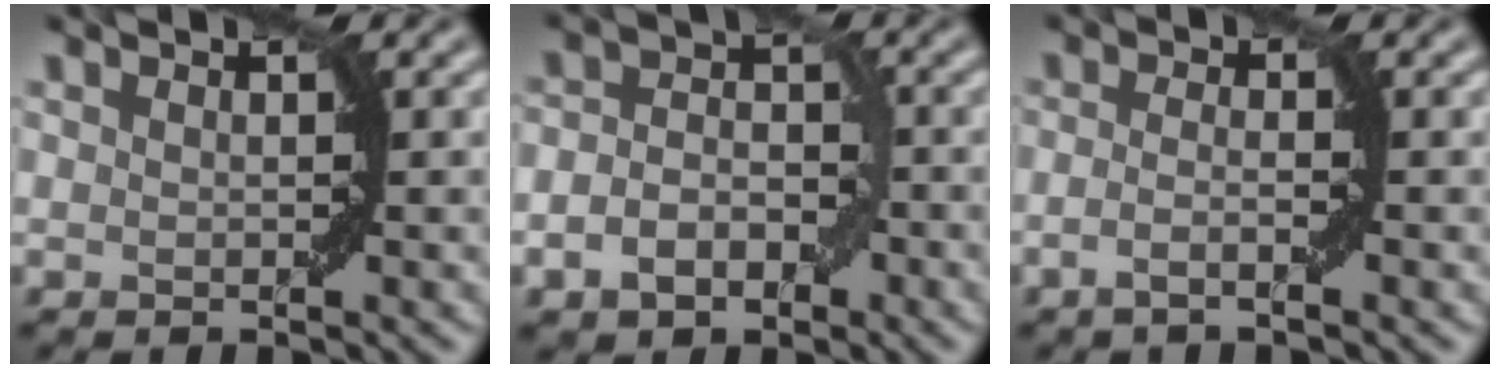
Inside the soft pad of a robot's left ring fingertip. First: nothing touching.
{"total": 4.3, "force": [-1.7, 3.0, 2.6], "torque": [-0.042, 0.001, -0.035]}
{"total": 1.7, "force": [-0.8, 0.3, 1.5], "torque": [-0.029, 0.001, -0.019]}